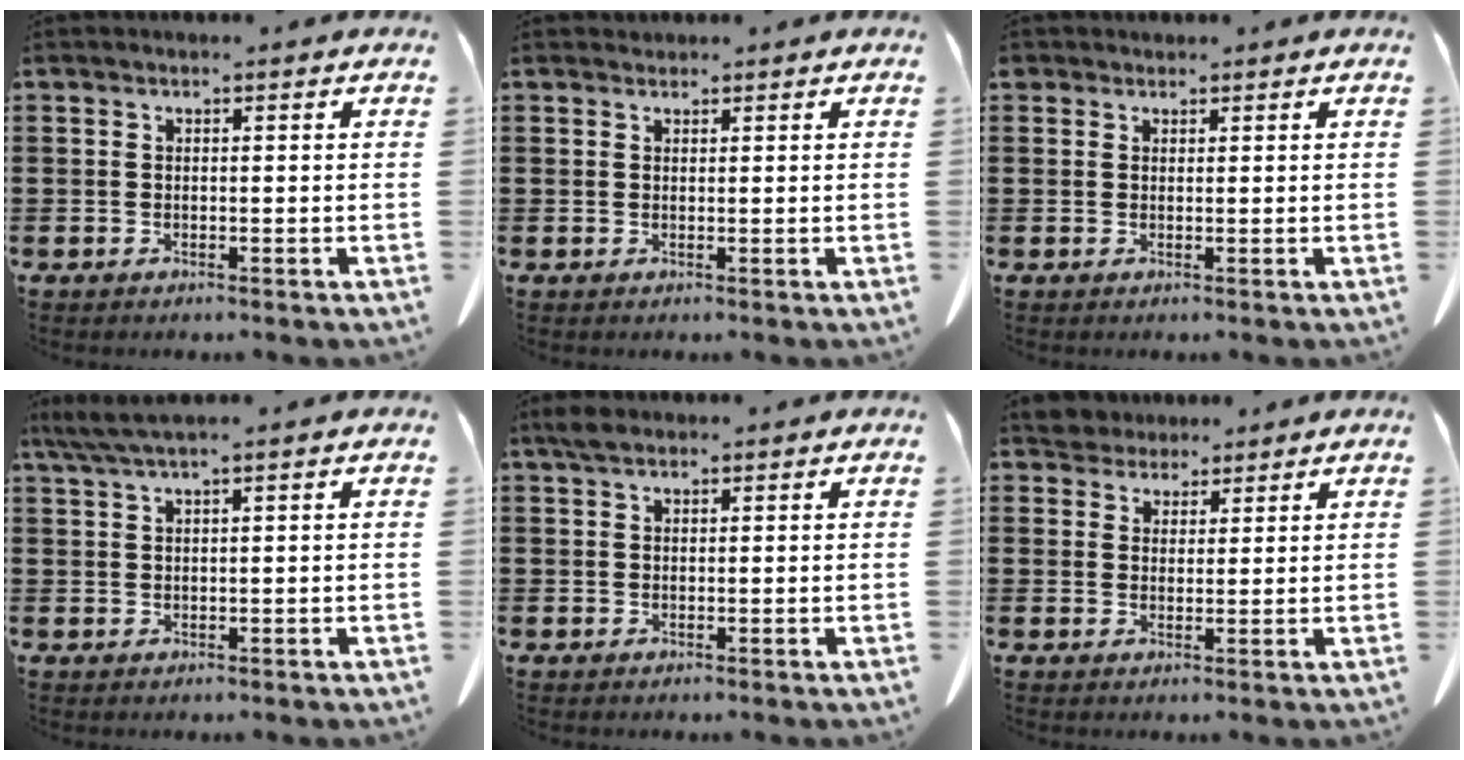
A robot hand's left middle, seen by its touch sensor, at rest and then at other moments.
{"total": 0.8, "force": [0.7, 0.2, 0.0], "torque": [-0.002, -0.001, 0.016]}
{"total": 1.1, "force": [0.9, 0.6, 0.1], "torque": [-0.005, 0.001, 0.020]}
{"total": 2.8, "force": [1.9, -0.3, 2.0], "torque": [-0.042, -0.002, 0.039]}
{"total": 1.9, "force": [1.4, 0.8, 0.9], "torque": [-0.022, 0.002, 0.028]}
{"total": 3.7, "force": [3.4, 1.3, 0.0], "torque": [-0.014, -0.006, 0.068]}